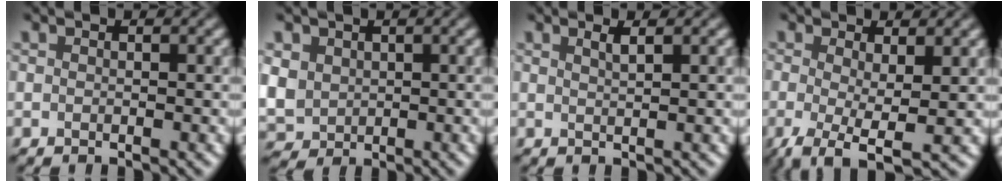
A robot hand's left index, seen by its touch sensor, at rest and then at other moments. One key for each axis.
{"total": 2.8, "fx": 1.0, "fy": 2.6, "fz": 0.5, "tx": -0.026, "ty": 0.002, "tz": 0.024}
{"total": 1.2, "fx": 0.8, "fy": 0.2, "fz": 0.9, "tx": -0.008, "ty": 0.008, "tz": 0.011}
{"total": 5.0, "fx": -1.1, "fy": 1.7, "fz": 4.6, "tx": -0.097, "ty": -0.009, "tz": -0.020}